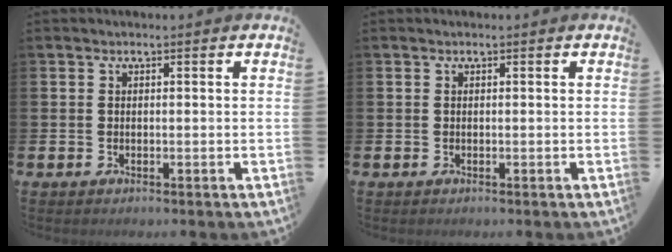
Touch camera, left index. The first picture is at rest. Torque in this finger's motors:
{"motor_torque": [0.00, 0.00, 0.00, 0.00]}